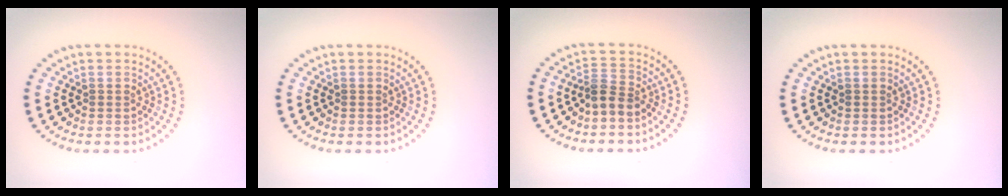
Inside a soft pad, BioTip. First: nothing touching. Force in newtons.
{"total": 0.0}
{"total": 2.4, "press": 1.8, "slide": 1.6}
{"total": 0.0}